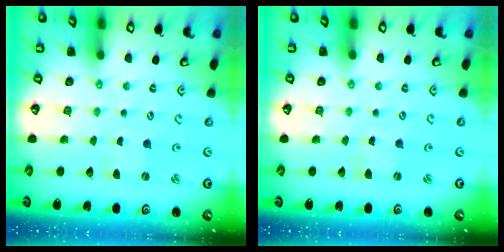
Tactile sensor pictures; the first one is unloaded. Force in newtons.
{"total": 0.0}